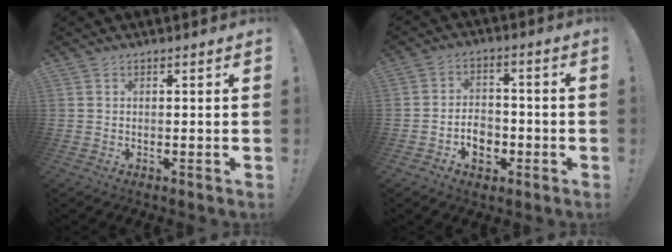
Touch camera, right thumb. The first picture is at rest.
{"total": 7.3, "force": [-2.9, 5.6, 3.8], "torque": [-0.059, 0.009, -0.050]}